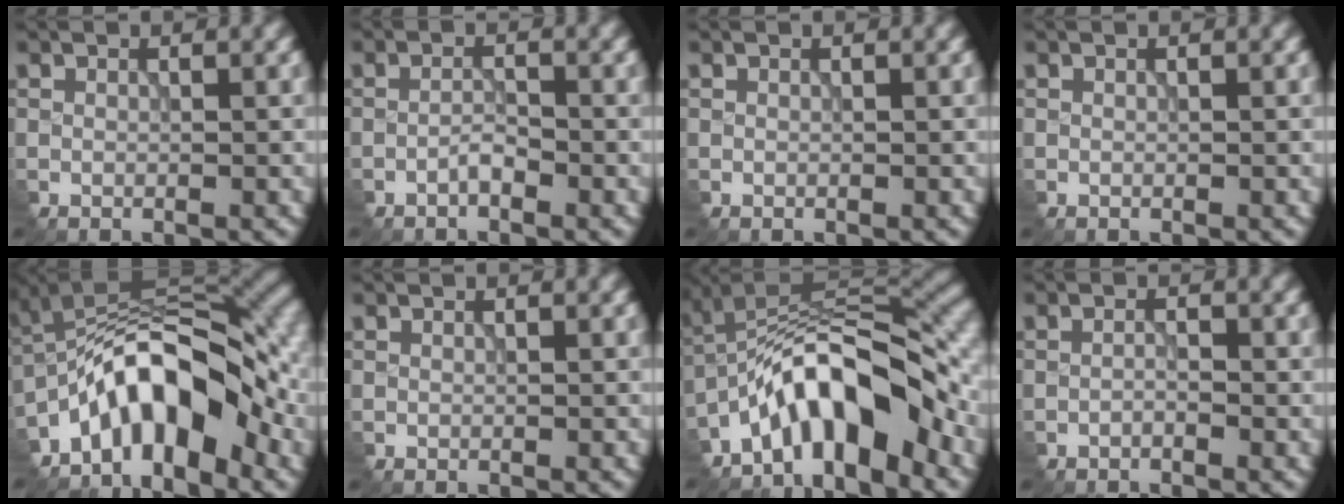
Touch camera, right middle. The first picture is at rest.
{"total": 1.4, "force": [-1.0, 0.4, 0.9], "torque": [-0.020, 0.001, -0.021]}
{"total": 0.0}
{"total": 0.0}
{"total": 9.6, "force": [-4.7, 4.4, 7.1], "torque": [-0.107, 0.023, -0.091]}
{"total": 0.0}
{"total": 9.9, "force": [-5.3, 3.7, 7.5], "torque": [-0.113, 0.024, -0.101]}
{"total": 1.1, "force": [-0.7, 0.4, 0.8], "torque": [-0.017, -0.001, -0.013]}